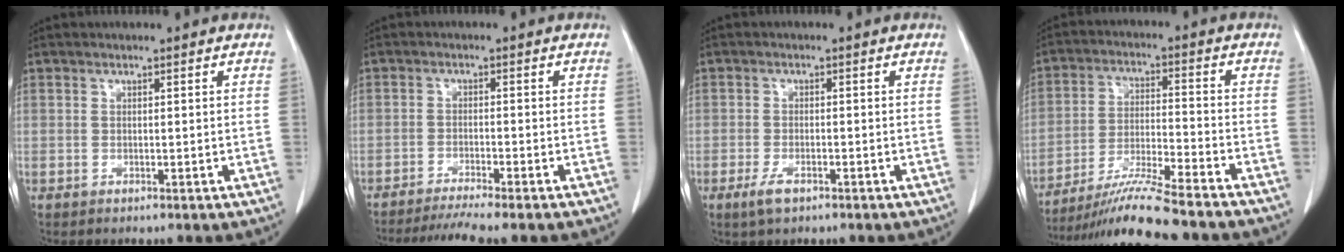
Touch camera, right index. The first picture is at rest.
{"total": 8.1, "force": [-7.2, -1.0, 3.8], "torque": [-0.041, -0.018, -0.111]}
{"total": 2.9, "force": [-1.8, 1.0, 2.0], "torque": [-0.044, -0.002, -0.032]}
{"total": 13.9, "force": [-12.1, -0.7, 6.9], "torque": [-0.121, -0.020, -0.203]}